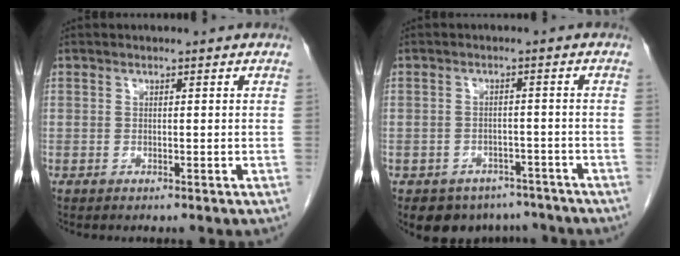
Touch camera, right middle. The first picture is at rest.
{"total": 7.8, "force": [-6.1, 4.8, 1.0], "torque": [-0.004, 0.012, -0.074]}